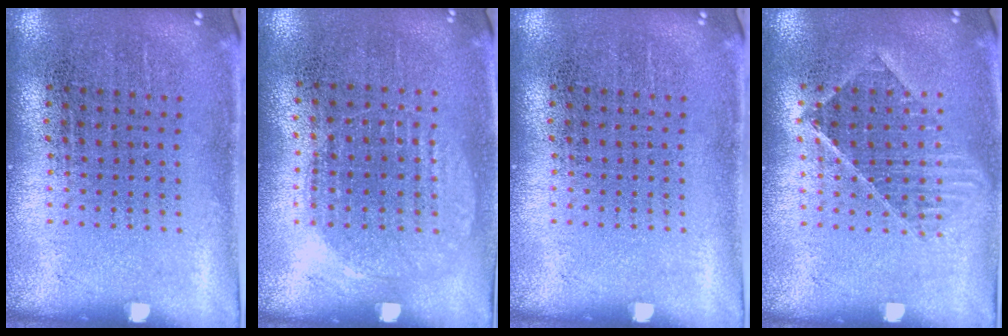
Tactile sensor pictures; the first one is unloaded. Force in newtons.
{"total": 1.0, "press": 0.9, "slide": 0.3}
{"total": 0.0}
{"total": 1.2, "press": 1.1, "slide": 0.4}